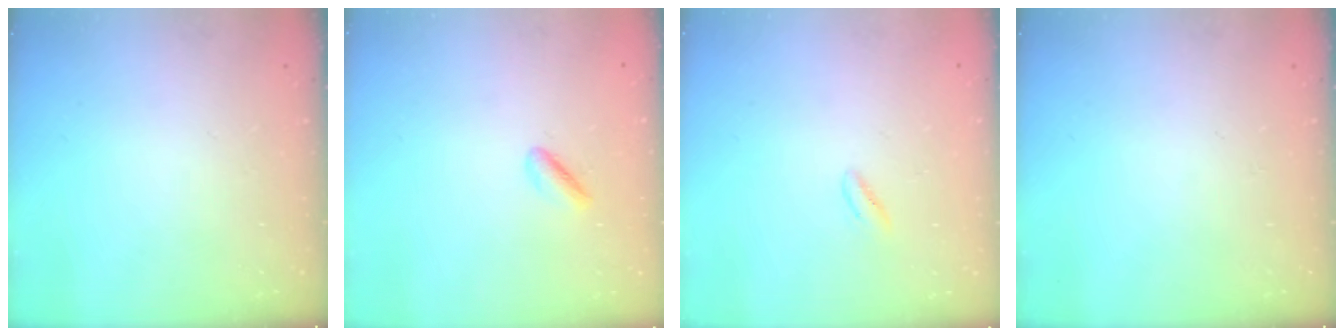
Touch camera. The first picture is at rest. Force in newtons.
{"total": 2.0, "press": 1.7, "slide": 1.1}
{"total": 1.8, "press": 1.6, "slide": 0.9}
{"total": 0.0}